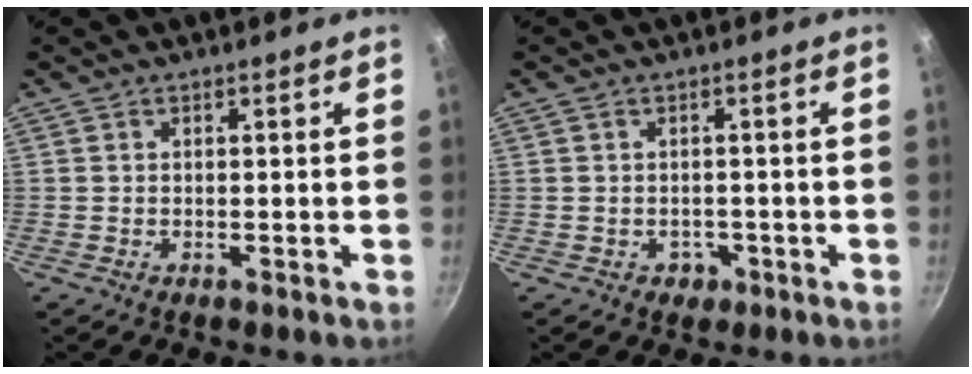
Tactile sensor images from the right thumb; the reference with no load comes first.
{"total": 2.3, "force": [-0.8, 2.0, 0.7], "torque": [0.003, 0.010, 0.000]}